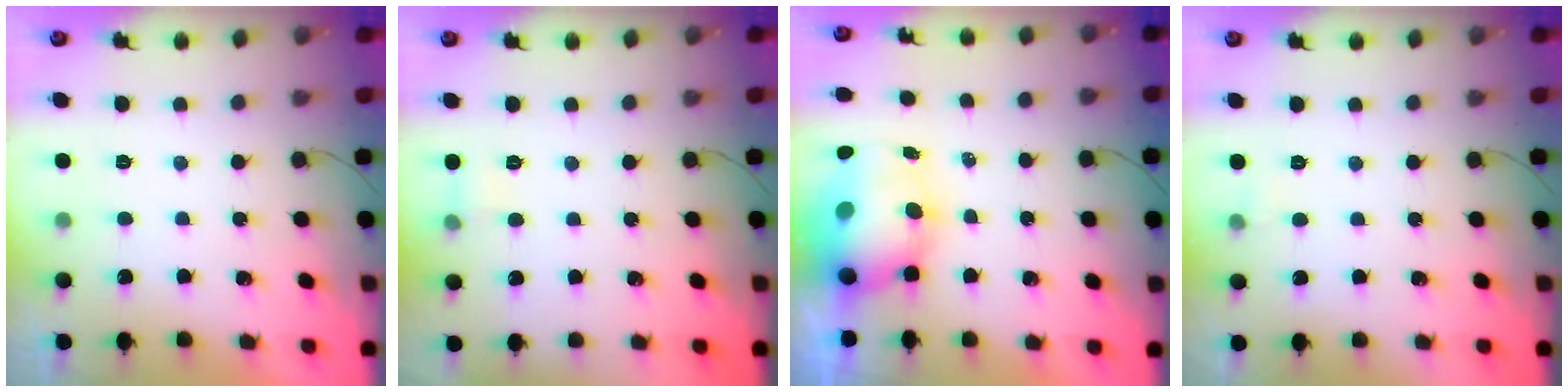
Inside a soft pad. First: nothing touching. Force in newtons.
{"total": 4.2, "press": 3.8, "slide": 1.8}
{"total": 11.8, "press": 11.5, "slide": 2.7}
{"total": 2.6, "press": 2.4, "slide": 1.0}